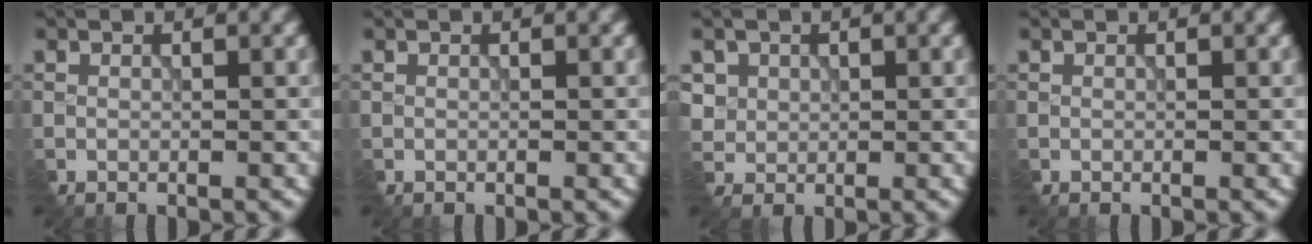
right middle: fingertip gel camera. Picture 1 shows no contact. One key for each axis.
{"total": 0.0}
{"total": 1.8, "fx": 0.6, "fy": 1.7, "fz": 0.1, "tx": -0.012, "ty": -0.008, "tz": 0.013}
{"total": 0.0}